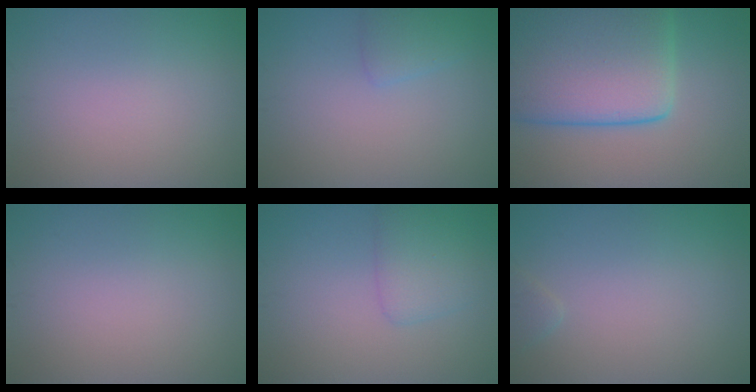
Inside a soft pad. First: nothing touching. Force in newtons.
{"total": 1.5, "press": 1.5, "slide": 0.1}
{"total": 14.6, "press": 14.6, "slide": 0.1}
{"total": 0.0}
{"total": 2.5, "press": 2.5, "slide": 0.1}
{"total": 0.8, "press": 0.8, "slide": 0.1}